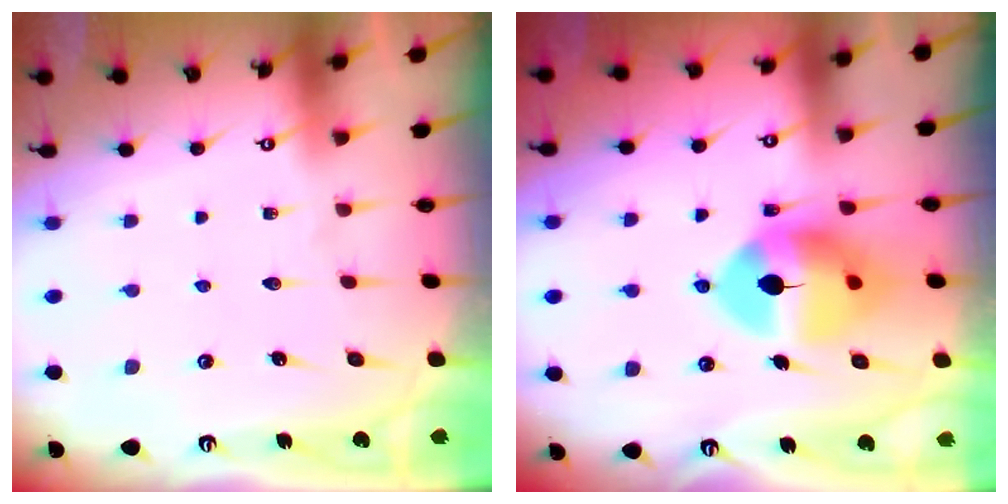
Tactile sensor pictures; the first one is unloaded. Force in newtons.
{"total": 12.2, "press": 12.1, "slide": 2.0}